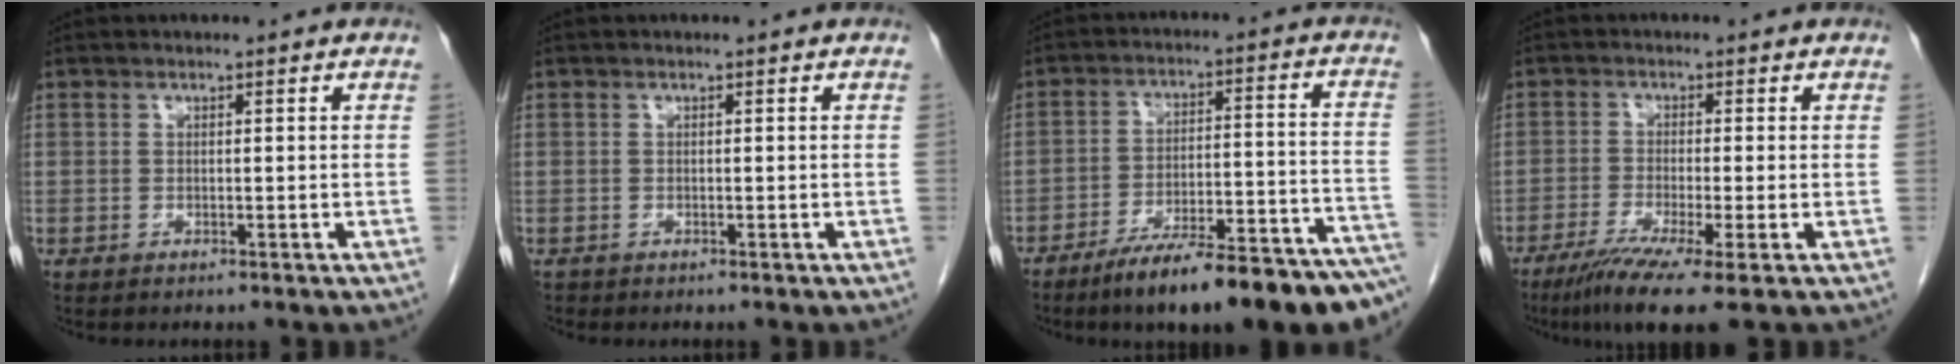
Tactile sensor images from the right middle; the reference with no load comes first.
{"total": 0.0}
{"total": 20.5, "force": [-16.4, 2.2, 12.1], "torque": [-0.105, 0.025, -0.242]}
{"total": 8.1, "force": [-4.9, -0.3, 6.4], "torque": [-0.108, -0.023, -0.083]}